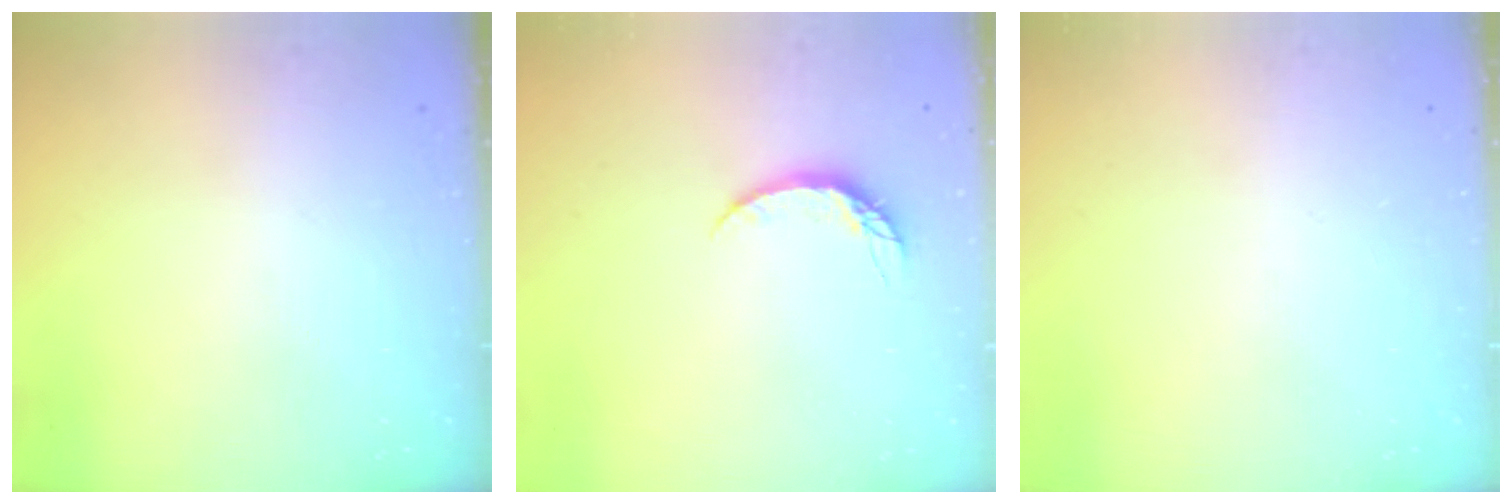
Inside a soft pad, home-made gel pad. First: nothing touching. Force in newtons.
{"total": 5.3, "press": 5.2, "slide": 0.6}
{"total": 0.0}